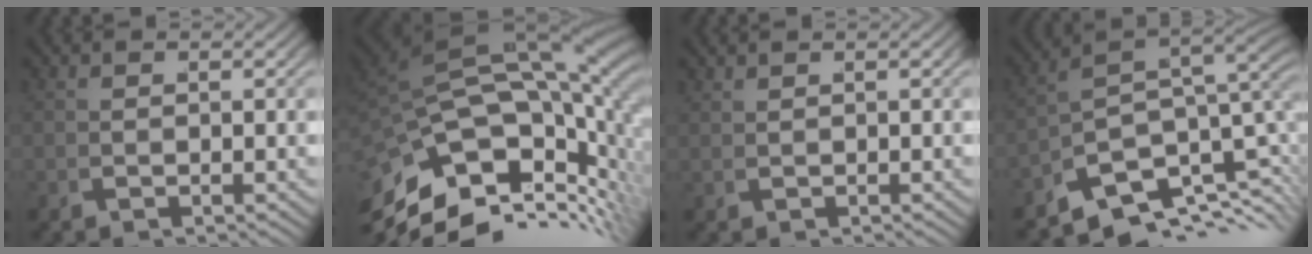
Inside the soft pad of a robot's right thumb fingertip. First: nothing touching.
{"total": 19.4, "force": [-1.0, 13.0, 14.4], "torque": [-0.228, 0.004, -0.019]}
{"total": 0.9, "force": [0.8, -0.1, 0.2], "torque": [0.004, 0.004, 0.020]}
{"total": 14.0, "force": [-2.2, 9.6, 9.9], "torque": [-0.167, -0.022, -0.039]}